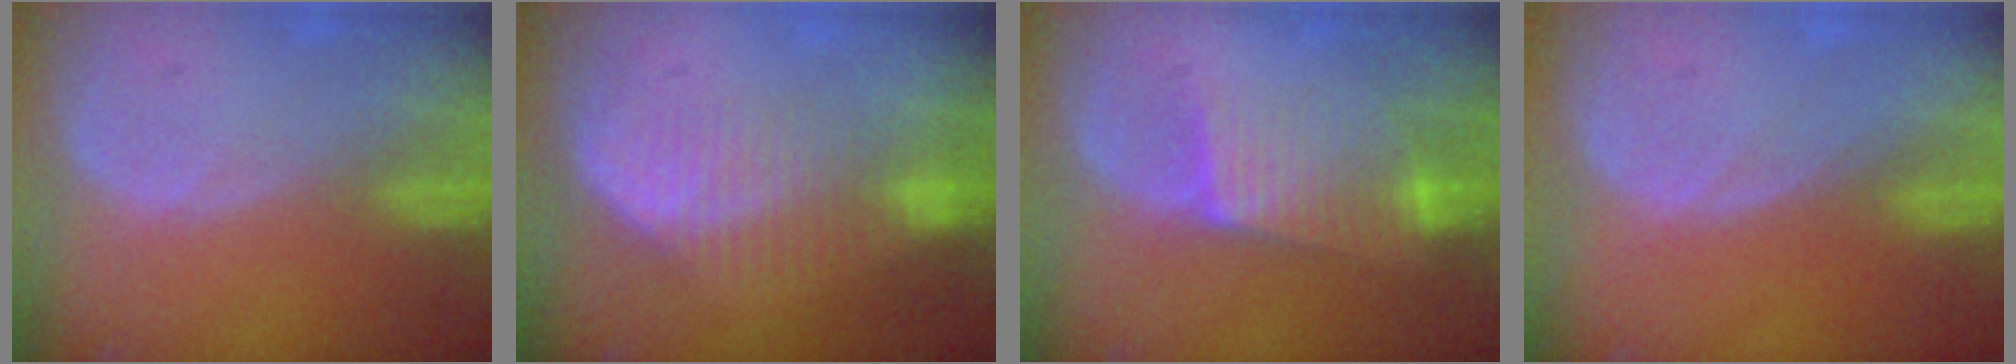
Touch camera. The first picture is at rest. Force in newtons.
{"total": 7.1, "press": 6.5, "slide": 2.8}
{"total": 6.9, "press": 6.1, "slide": 3.1}
{"total": 0.0}